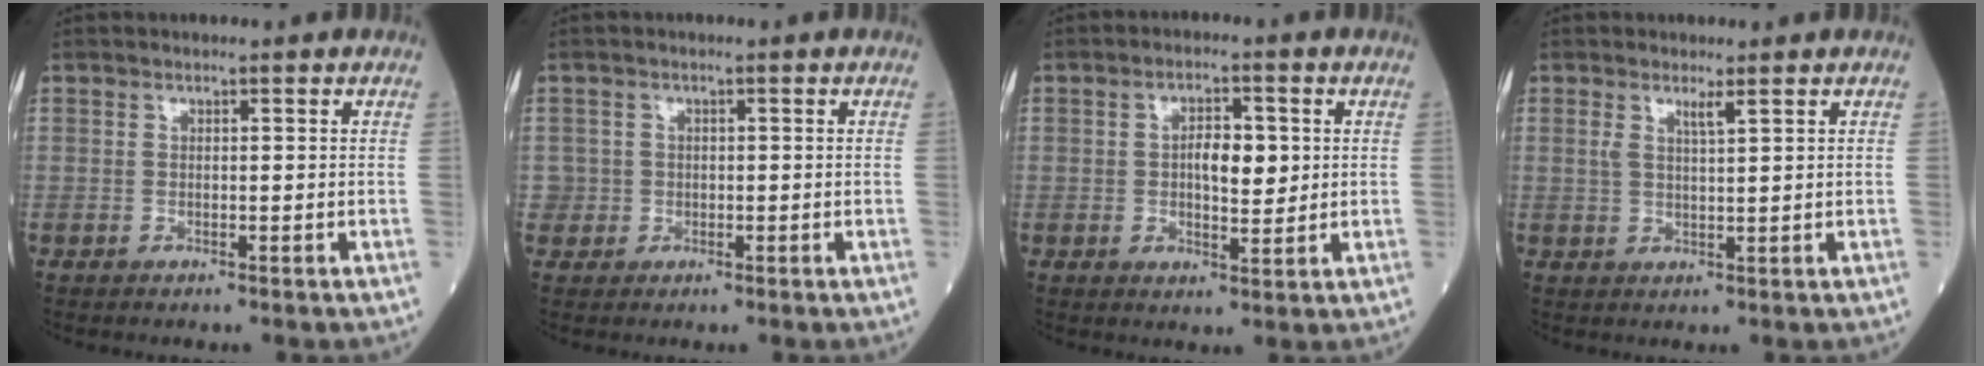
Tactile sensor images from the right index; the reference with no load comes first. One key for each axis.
{"total": 1.5, "fx": -0.3, "fy": 1.5, "fz": -0.2, "tx": 0.015, "ty": 0.008, "tz": -0.007}
{"total": 5.2, "fx": 0.6, "fy": 2.2, "fz": 4.7, "tx": -0.076, "ty": 0.006, "tz": 0.011}
{"total": 2.0, "fx": 1.2, "fy": -0.2, "fz": 1.6, "tx": -0.034, "ty": -0.003, "tz": 0.023}